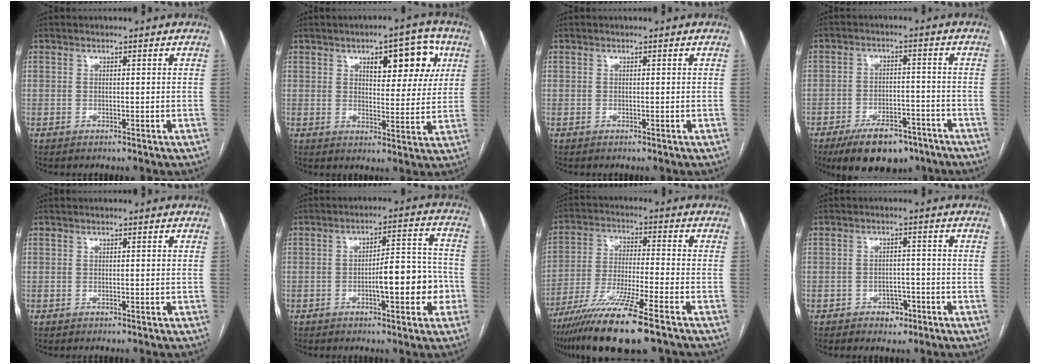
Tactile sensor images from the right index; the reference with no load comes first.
{"total": 10.0, "force": [4.5, 4.0, 8.1], "torque": [-0.099, 0.016, 0.061]}
{"total": 0.0}
{"total": 11.3, "force": [-8.2, 5.1, 5.9], "torque": [-0.090, 0.000, -0.128]}
{"total": 0.0}
{"total": 9.4, "force": [-2.7, 2.5, 8.7], "torque": [-0.123, 0.028, -0.036]}
{"total": 14.9, "force": [-10.4, 0.4, 10.7], "torque": [-0.214, -0.046, -0.185]}
{"total": 3.5, "force": [-2.1, 2.3, 1.5], "torque": [-0.018, 0.007, -0.024]}